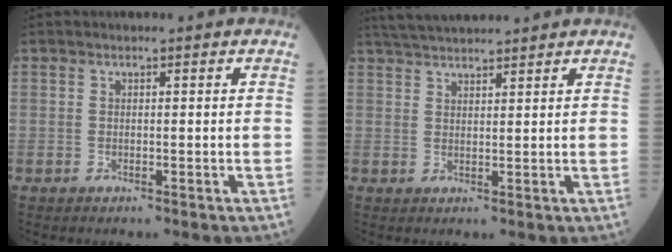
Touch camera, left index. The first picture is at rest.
{"total": 7.7, "force": [7.1, 0.5, 2.8], "torque": [-0.053, 0.036, 0.120]}